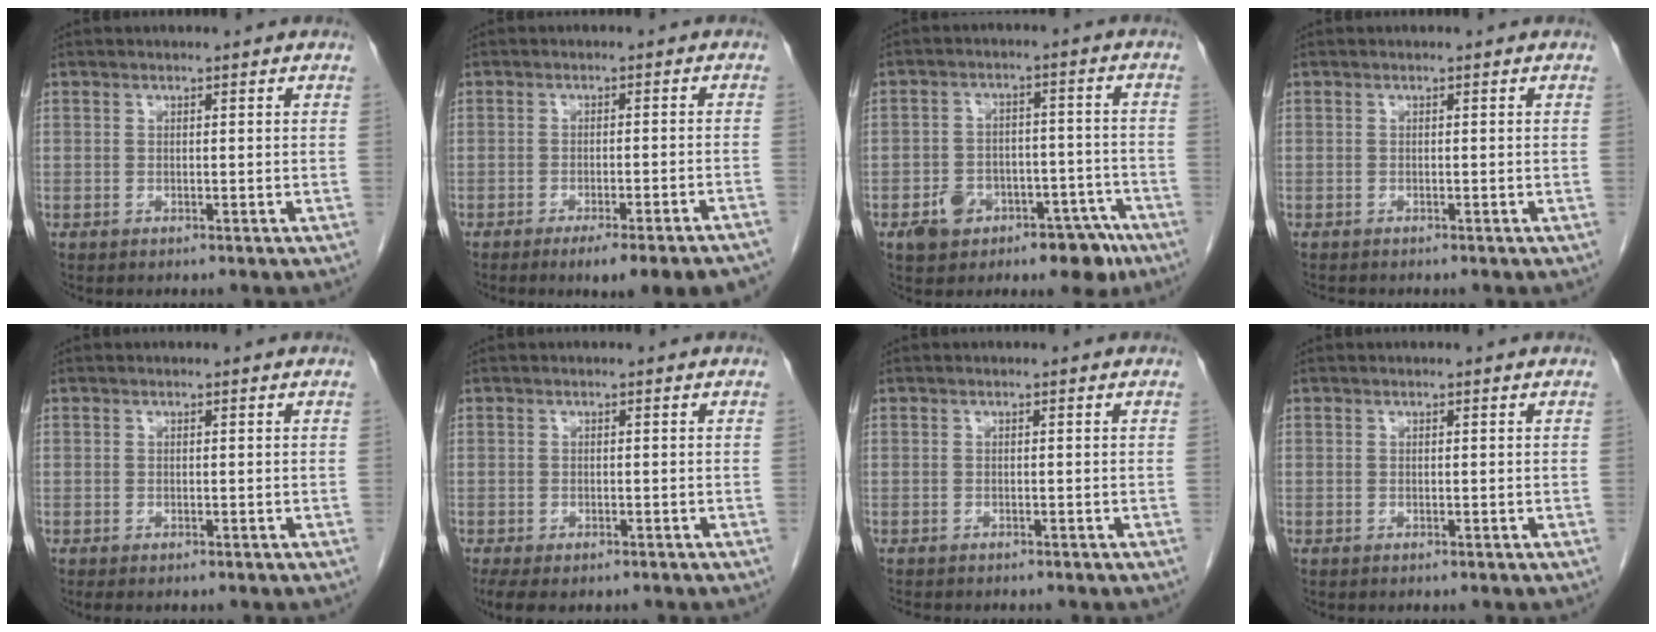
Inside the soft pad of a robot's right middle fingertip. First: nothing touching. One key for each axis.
{"total": 12.2, "fx": -10.2, "fy": 0.4, "fz": 6.7, "tx": -0.050, "ty": -0.005, "tz": -0.127}
{"total": 10.0, "fx": -6.2, "fy": 6.2, "fz": 4.9, "tx": -0.055, "ty": 0.032, "tz": -0.081}
{"total": 0.6, "fx": -0.6, "fy": 0.0, "fz": 0.1, "tx": -0.010, "ty": -0.004, "tz": -0.013}
{"total": 0.7, "fx": -0.6, "fy": 0.3, "fz": 0.4, "tx": -0.009, "ty": -0.003, "tz": -0.006}
{"total": 5.5, "fx": -3.9, "fy": 2.4, "fz": 2.9, "tx": -0.053, "ty": -0.015, "tz": -0.059}
{"total": 2.9, "fx": -2.5, "fy": 0.8, "fz": 1.2, "tx": -0.024, "ty": -0.009, "tz": -0.032}
{"total": 0.0}